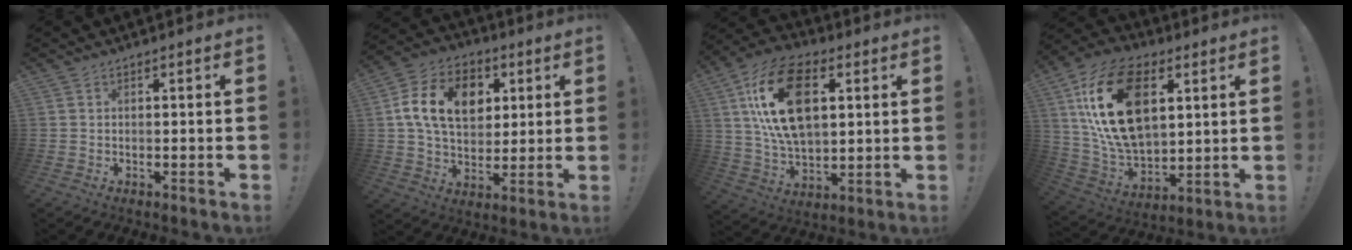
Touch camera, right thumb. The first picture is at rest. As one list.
[{"total": 17.2, "force": [5.0, 12.4, 10.9], "torque": [-0.184, 0.000, 0.094]}, {"total": 22.0, "force": [6.4, 13.2, 16.4], "torque": [-0.299, -0.010, 0.106]}, {"total": 25.4, "force": [7.8, 15.7, 18.4], "torque": [-0.346, -0.025, 0.140]}]